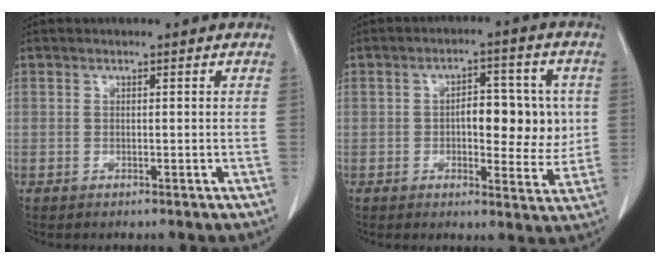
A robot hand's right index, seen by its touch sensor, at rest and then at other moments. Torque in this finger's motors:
{"motor_torque": [0.80, -0.02, 0.27, 0.06]}